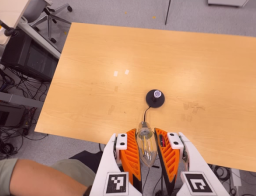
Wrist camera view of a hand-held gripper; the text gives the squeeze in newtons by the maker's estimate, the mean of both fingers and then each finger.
{"total": 19.1, "left": 20.0, "right": 18.2}